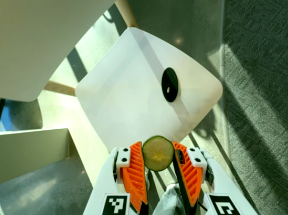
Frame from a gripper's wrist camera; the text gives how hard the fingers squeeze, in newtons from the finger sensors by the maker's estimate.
{"total": 8.2, "left": 7.9, "right": 8.6}